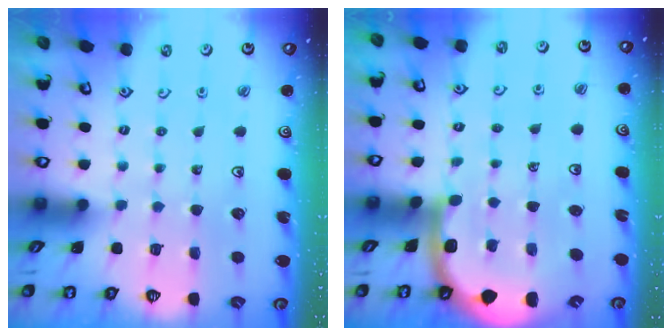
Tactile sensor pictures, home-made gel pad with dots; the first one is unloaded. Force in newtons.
{"total": 4.8, "press": 4.7, "slide": 0.7}